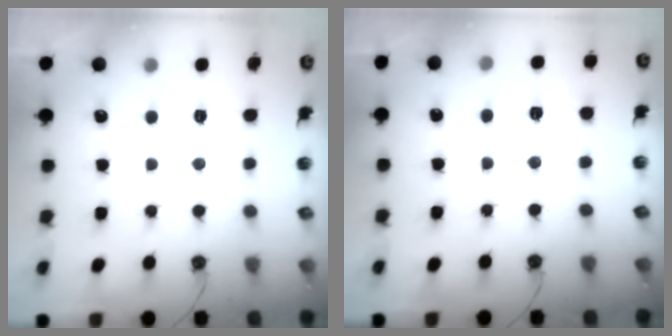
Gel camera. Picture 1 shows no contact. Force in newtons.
{"total": 4.3, "press": 4.3, "slide": 0.4}